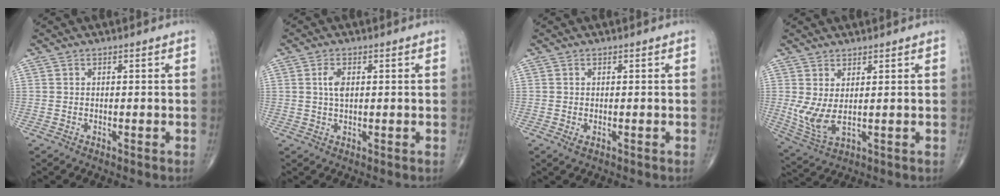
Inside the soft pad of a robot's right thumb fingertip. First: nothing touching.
{"total": 2.8, "force": [0.7, 1.3, 2.4], "torque": [-0.045, -0.004, 0.011]}
{"total": 0.8, "force": [-0.1, 0.5, 0.7], "torque": [-0.013, -0.004, -0.001]}
{"total": 6.5, "force": [1.1, 2.5, 5.9], "torque": [-0.139, -0.017, 0.034]}